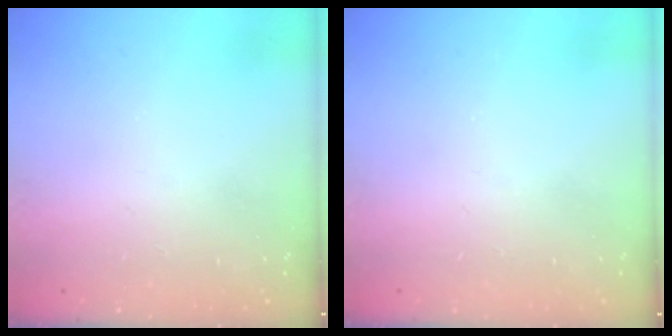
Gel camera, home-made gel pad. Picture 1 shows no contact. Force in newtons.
{"total": 0.0}